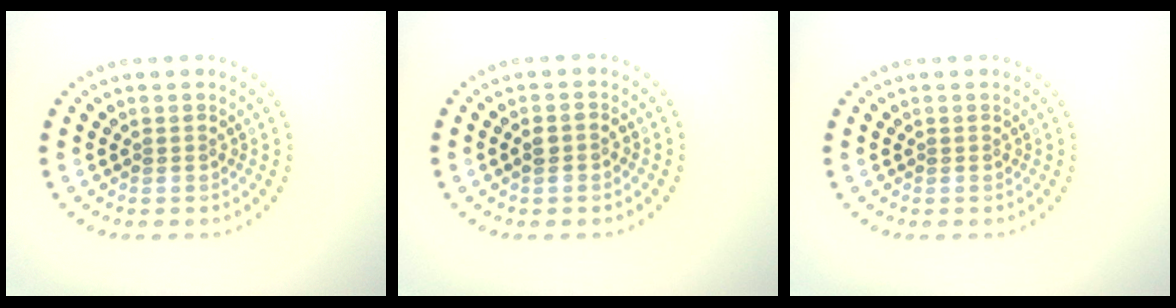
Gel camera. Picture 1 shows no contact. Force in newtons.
{"total": 1.5, "press": 1.4, "slide": 0.2}
{"total": 0.0}